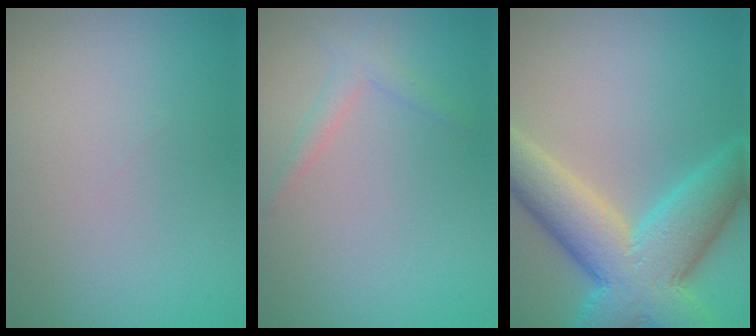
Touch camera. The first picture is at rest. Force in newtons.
{"total": 1.4, "press": 1.4, "slide": 0.1}
{"total": 9.6, "press": 9.6, "slide": 0.4}